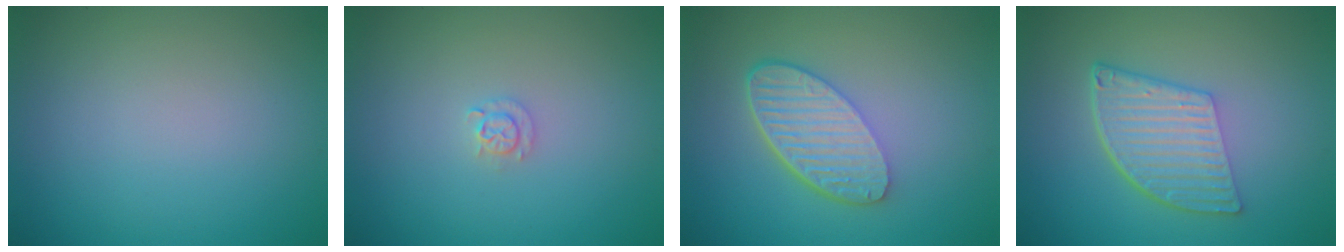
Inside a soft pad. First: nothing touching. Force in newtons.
{"total": 1.1, "press": 1.1, "slide": 0.2}
{"total": 5.6, "press": 4.0, "slide": 3.9}
{"total": 6.1, "press": 4.1, "slide": 4.5}